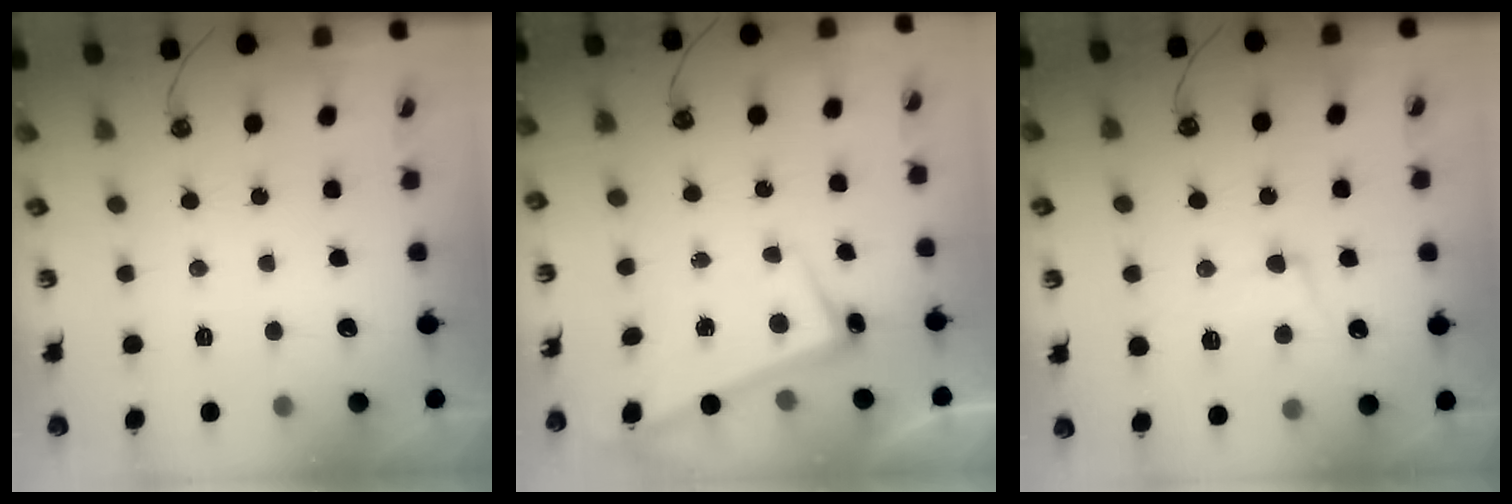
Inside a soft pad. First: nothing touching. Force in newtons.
{"total": 2.6, "press": 2.4, "slide": 0.9}
{"total": 3.6, "press": 3.4, "slide": 1.2}